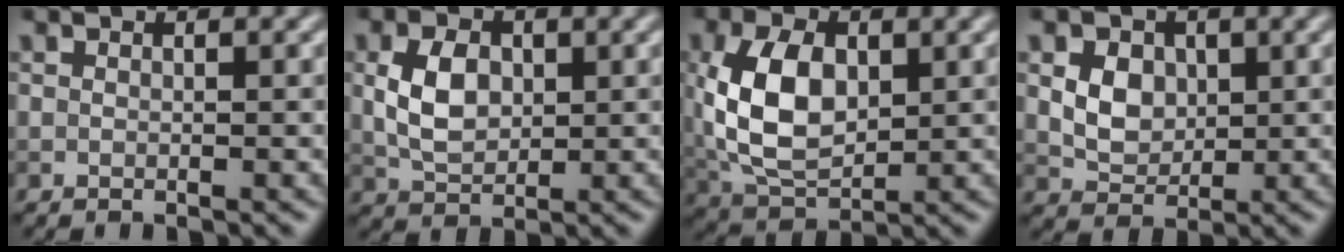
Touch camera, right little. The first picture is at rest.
{"total": 4.1, "force": [0.4, 2.8, 3.0], "torque": [-0.069, 0.001, 0.006]}
{"total": 7.8, "force": [0.9, 4.8, 6.1], "torque": [-0.137, 0.003, 0.016]}
{"total": 3.7, "force": [0.6, 2.8, 2.2], "torque": [-0.042, -0.004, 0.006]}